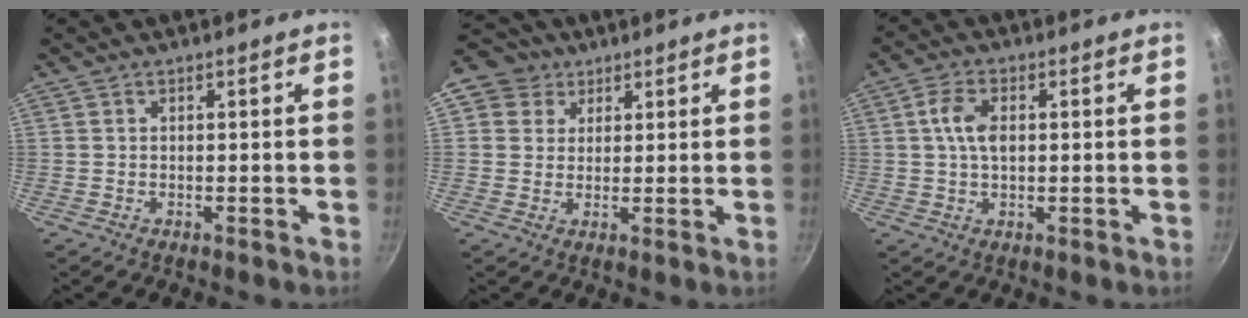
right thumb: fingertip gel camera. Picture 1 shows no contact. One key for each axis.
{"total": 6.8, "fx": 3.2, "fy": 5.8, "fz": 1.5, "tx": 0.003, "ty": 0.004, "tz": 0.041}
{"total": 5.5, "fx": 0.7, "fy": 3.2, "fz": 4.4, "tx": -0.081, "ty": 0.007, "tz": 0.010}